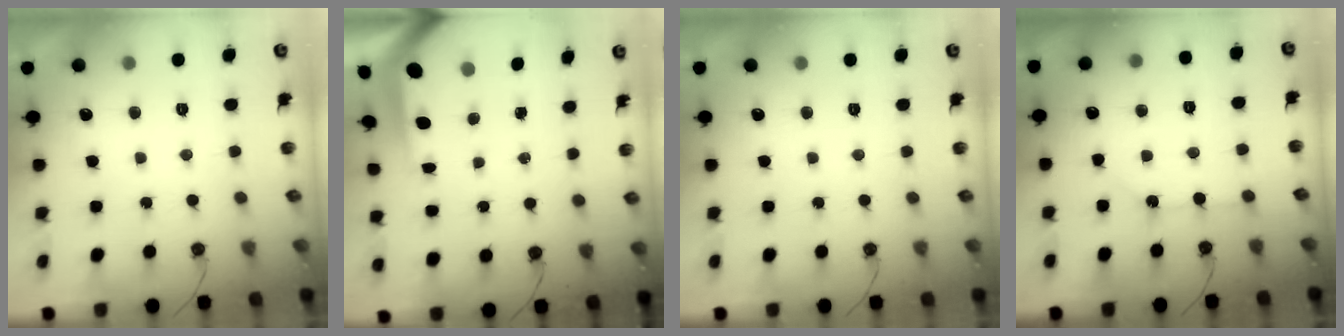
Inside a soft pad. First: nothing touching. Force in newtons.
{"total": 5.8, "press": 5.8, "slide": 0.5}
{"total": 0.0}
{"total": 1.5, "press": 1.5, "slide": 0.3}